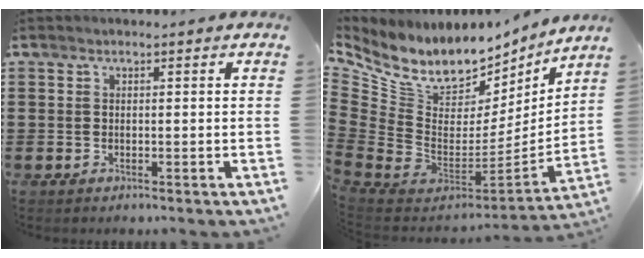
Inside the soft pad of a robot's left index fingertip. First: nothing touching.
{"total": 10.1, "force": [7.4, 5.8, 3.8], "torque": [-0.125, -0.073, 0.131]}